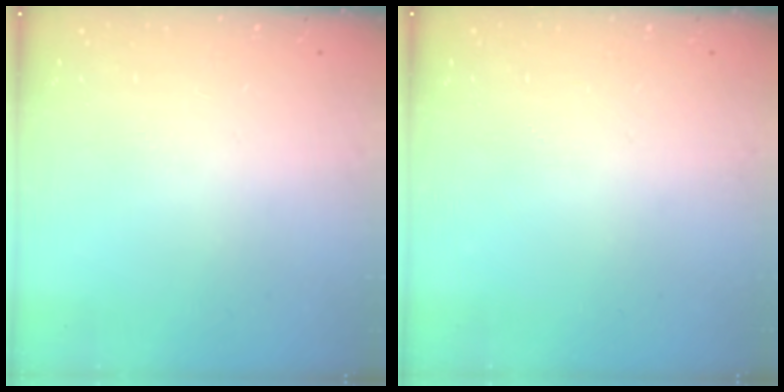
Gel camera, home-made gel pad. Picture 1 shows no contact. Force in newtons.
{"total": 0.0}